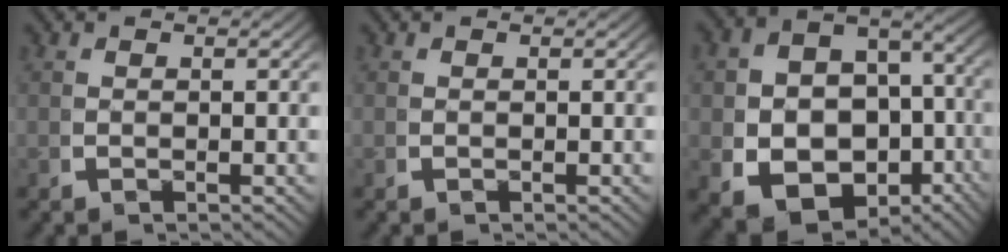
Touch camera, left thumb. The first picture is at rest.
{"total": 0.0}
{"total": 13.8, "force": [-4.2, 10.6, 7.7], "torque": [-0.159, -0.059, -0.047]}